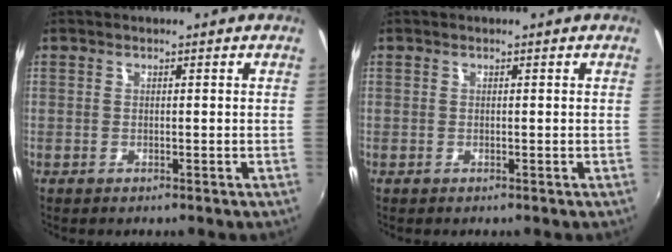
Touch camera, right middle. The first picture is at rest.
{"total": 0.0}